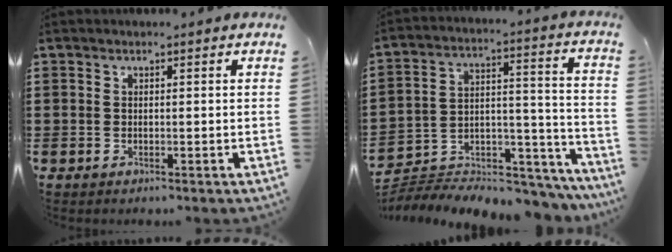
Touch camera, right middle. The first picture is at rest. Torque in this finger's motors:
{"motor_torque": [0.82, 0.08, 0.24, 0.13]}